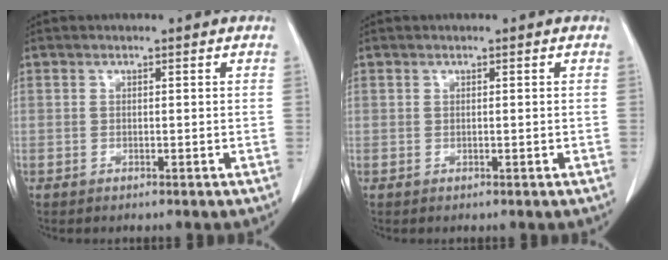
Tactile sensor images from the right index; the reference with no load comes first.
{"total": 0.0}